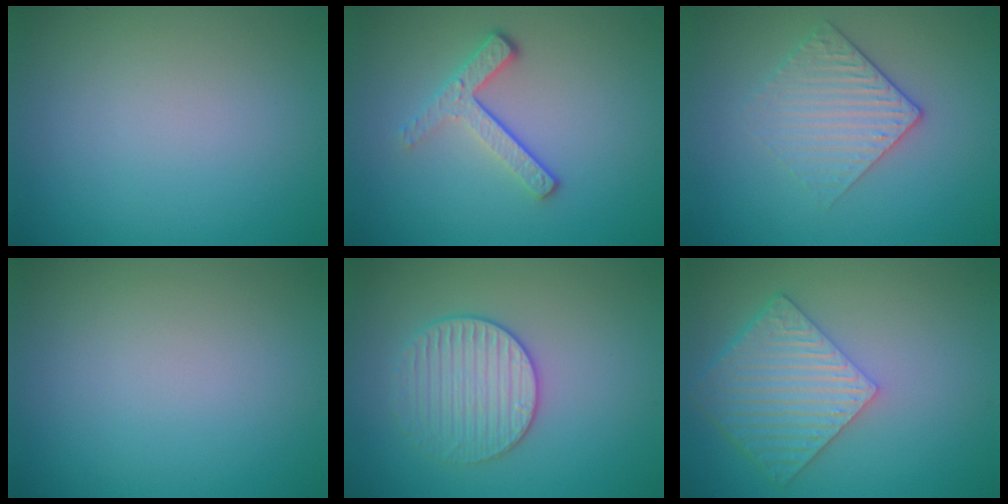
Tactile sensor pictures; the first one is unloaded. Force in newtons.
{"total": 3.3, "press": 2.3, "slide": 2.3}
{"total": 3.0, "press": 2.6, "slide": 1.6}
{"total": 0.0}
{"total": 3.1, "press": 3.1, "slide": 0.1}
{"total": 6.0, "press": 4.5, "slide": 3.9}